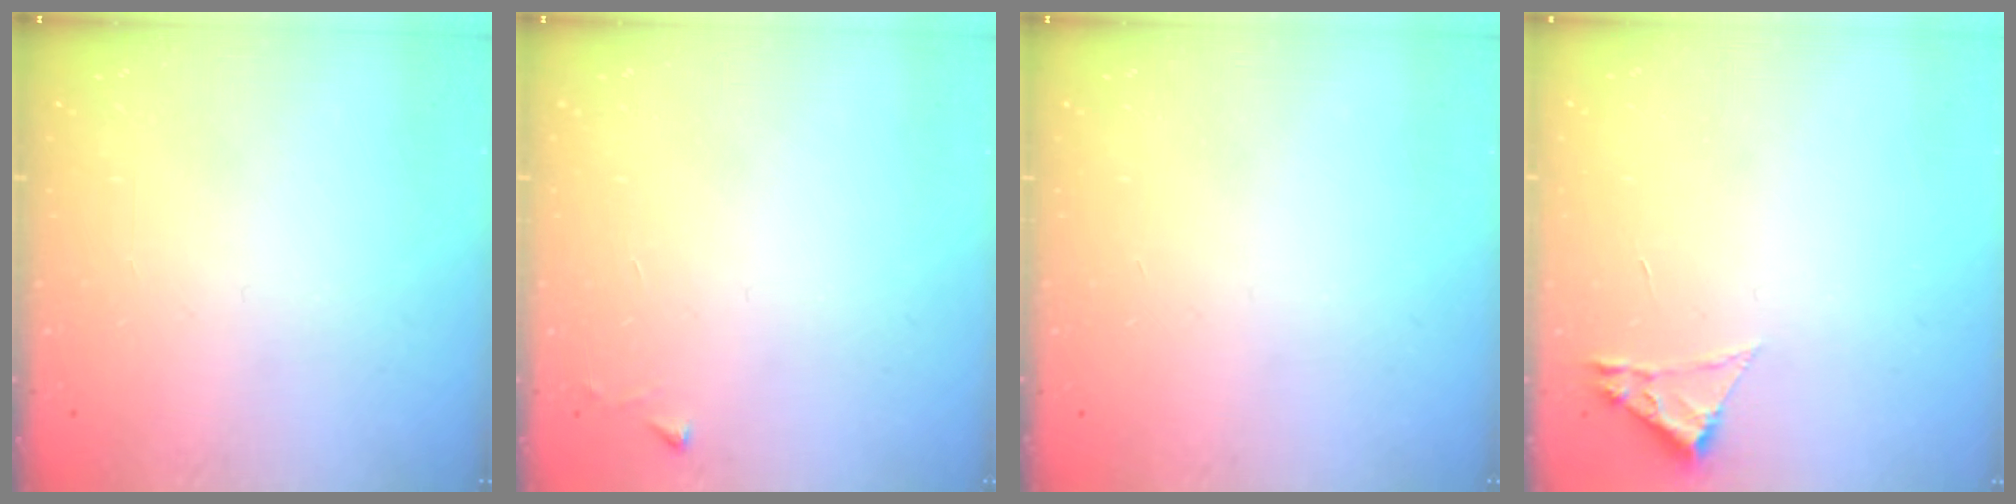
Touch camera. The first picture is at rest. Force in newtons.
{"total": 2.3, "press": 2.3, "slide": 0.4}
{"total": 0.0}
{"total": 1.8, "press": 1.8, "slide": 0.2}